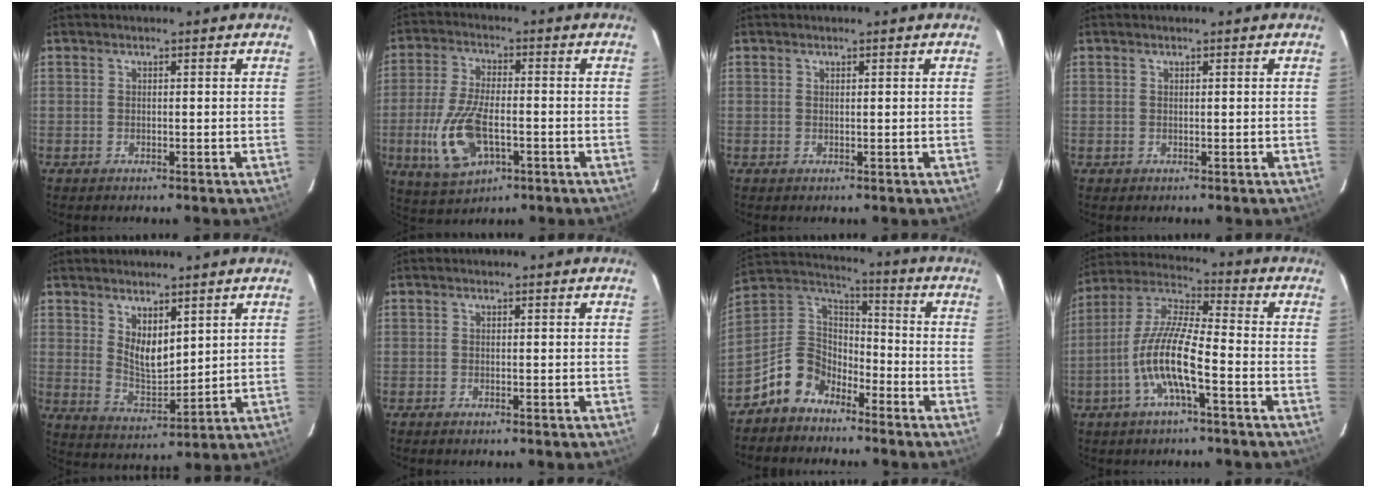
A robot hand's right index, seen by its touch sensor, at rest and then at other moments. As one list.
[{"total": 12.5, "force": [-3.5, 5.8, 10.5], "torque": [-0.228, -0.009, -0.059]}, {"total": 0.0}, {"total": 0.0}, {"total": 7.1, "force": [3.9, 3.4, 4.8], "torque": [-0.077, -0.008, 0.081]}, {"total": 0.0}, {"total": 10.6, "force": [-7.2, 6.7, 3.7], "torque": [-0.090, 0.041, -0.146]}, {"total": 12.1, "force": [-4.6, 2.2, 11.0], "torque": [-0.226, 0.001, -0.091]}]